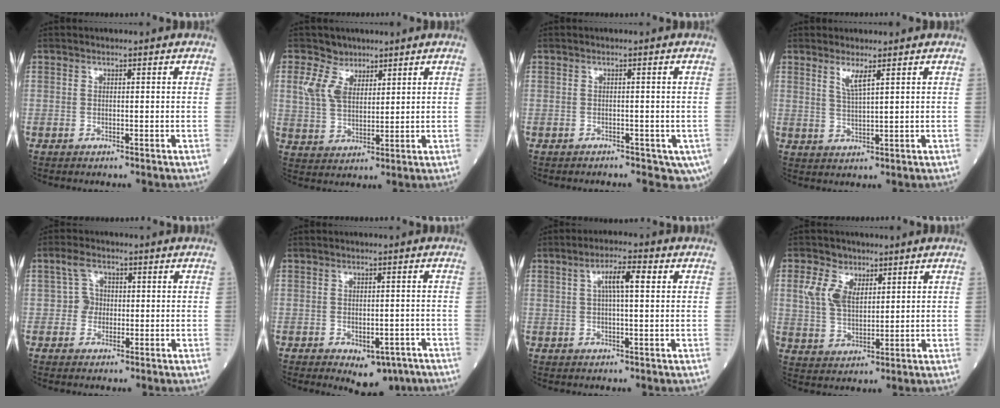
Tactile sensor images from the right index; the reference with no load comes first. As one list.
[{"total": 6.1, "force": [3.8, 3.8, 2.8], "torque": [-0.076, 0.013, 0.086]}, {"total": 5.5, "force": [-3.6, 3.2, 2.7], "torque": [-0.020, -0.004, -0.047]}, {"total": 2.9, "force": [1.9, -0.1, 2.3], "torque": [-0.050, -0.008, 0.042]}, {"total": 2.6, "force": [0.0, 2.5, 0.9], "torque": [-0.011, 0.010, -0.001]}, {"total": 5.8, "force": [-3.6, 3.1, 3.4], "torque": [-0.030, 0.001, -0.041]}, {"total": 5.0, "force": [1.5, 0.7, 4.7], "torque": [-0.086, 0.013, 0.027]}, {"total": 6.6, "force": [3.0, 4.1, 4.3], "torque": [-0.101, 0.012, 0.065]}]